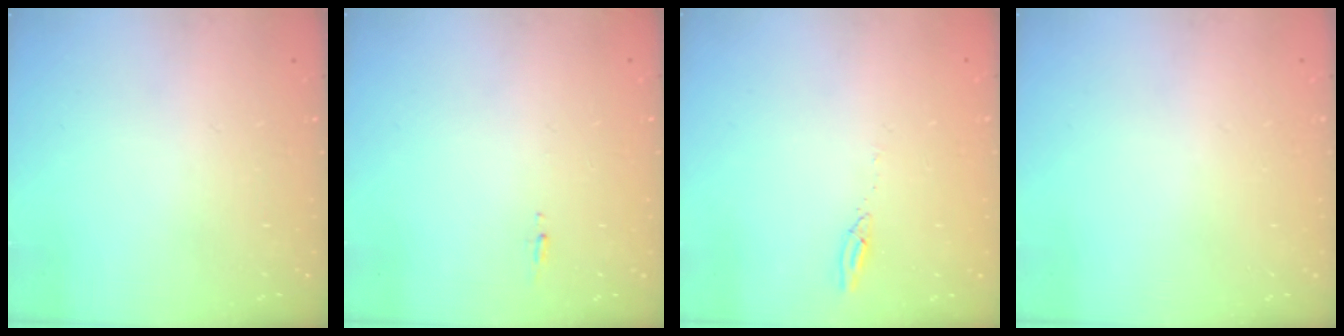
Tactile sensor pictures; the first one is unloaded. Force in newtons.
{"total": 5.0, "press": 4.7, "slide": 1.8}
{"total": 2.7, "press": 2.7, "slide": 0.2}
{"total": 16.0, "press": 1.9, "slide": 15.9}